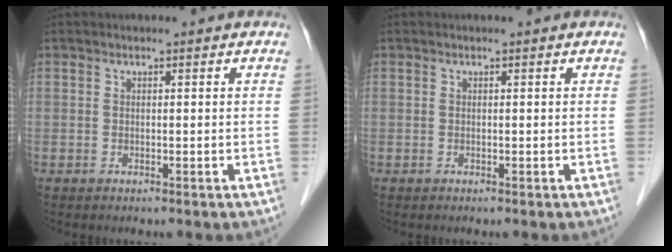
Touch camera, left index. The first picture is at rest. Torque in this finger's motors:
{"motor_torque": [0.00, 0.00, 0.00, 0.00]}